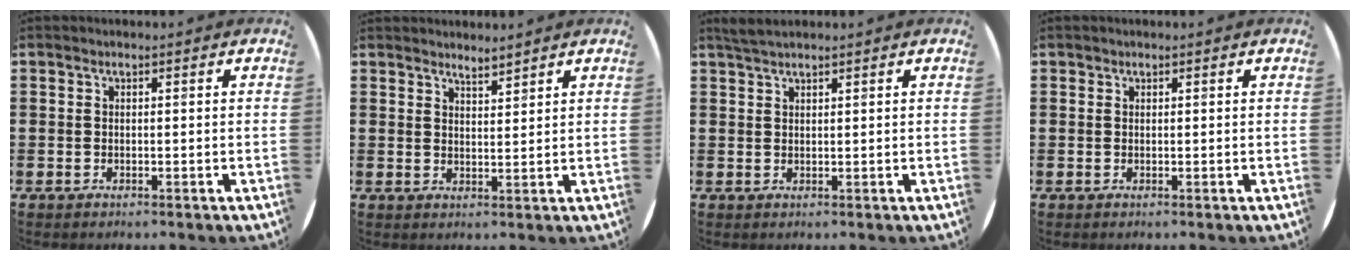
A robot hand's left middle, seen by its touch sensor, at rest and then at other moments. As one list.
[{"total": 2.5, "force": [2.5, -0.2, -0.3], "torque": [0.003, -0.009, 0.047]}, {"total": 1.8, "force": [1.7, 0.2, 0.7], "torque": [-0.017, 0.002, 0.031]}, {"total": 0.0}]